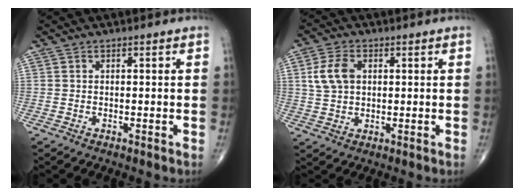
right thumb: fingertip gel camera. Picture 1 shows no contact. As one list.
[{"total": 6.6, "force": [1.5, 4.5, 4.6], "torque": [-0.088, 0.002, 0.029]}]